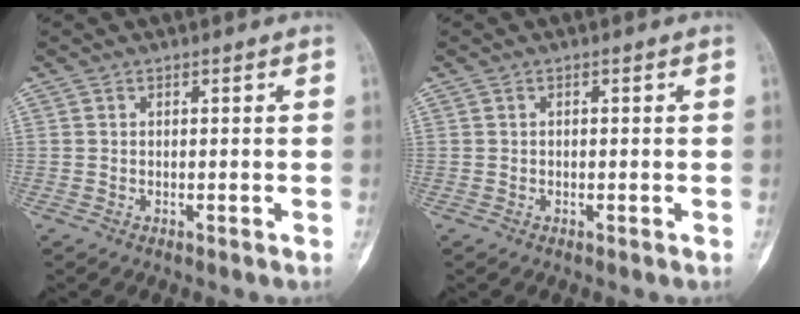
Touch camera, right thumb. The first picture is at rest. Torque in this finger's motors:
{"motor_torque": [-0.19, 0.03, -0.04, -0.08, 0.04]}